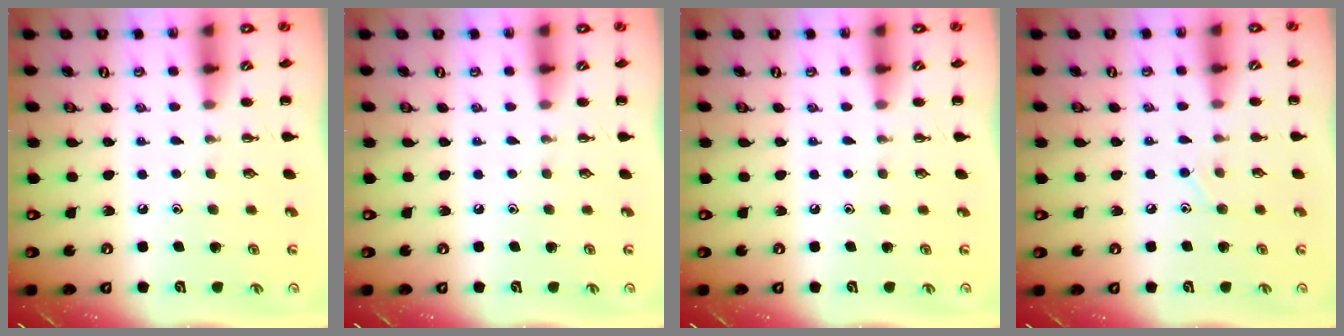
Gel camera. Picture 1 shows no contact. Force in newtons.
{"total": 0.0}
{"total": 0.0}
{"total": 6.2, "press": 5.9, "slide": 2.0}